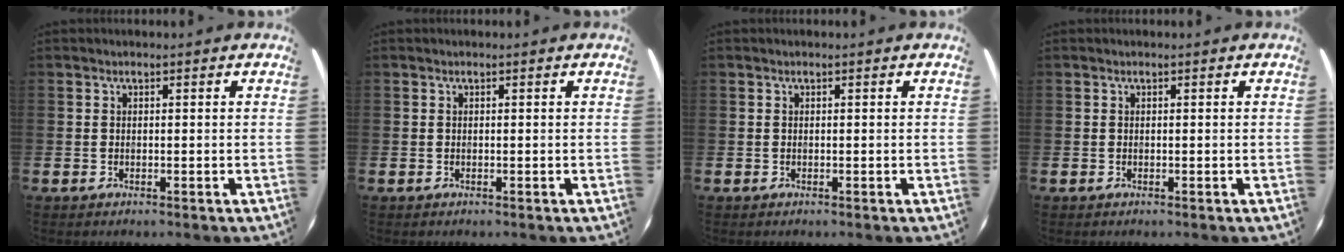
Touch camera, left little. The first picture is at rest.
{"total": 0.0}
{"total": 0.0}
{"total": 0.0}